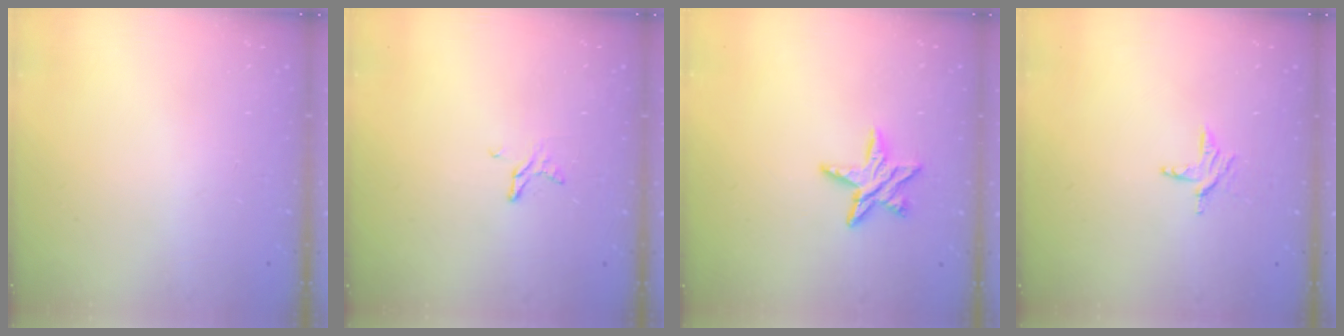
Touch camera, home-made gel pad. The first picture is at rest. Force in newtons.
{"total": 4.6, "press": 4.6, "slide": 0.4}
{"total": 8.1, "press": 8.1, "slide": 0.8}
{"total": 4.9, "press": 4.8, "slide": 0.4}